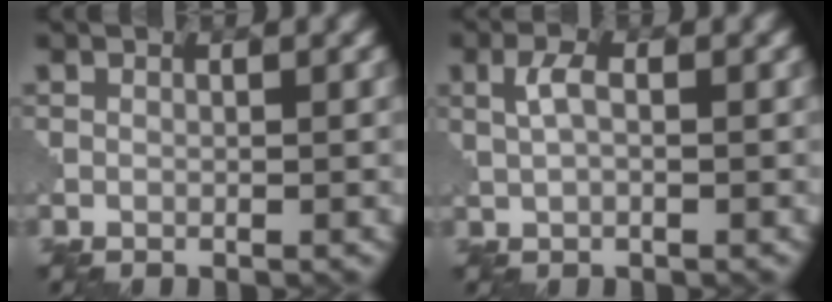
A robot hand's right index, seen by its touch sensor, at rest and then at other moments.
{"total": 2.1, "force": [0.5, 0.9, 1.8], "torque": [-0.041, 0.005, 0.008]}